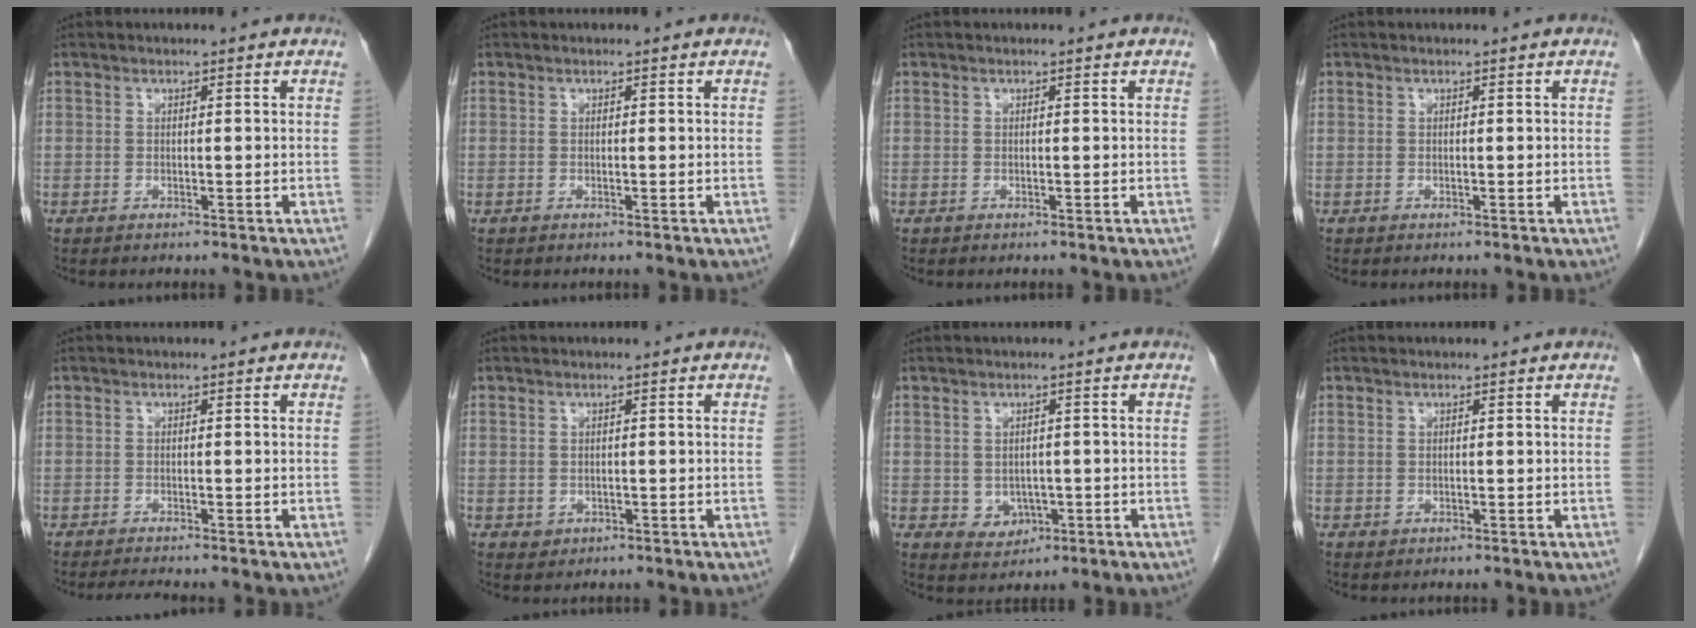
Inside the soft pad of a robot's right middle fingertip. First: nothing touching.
{"total": 0.0}
{"total": 0.0}
{"total": 0.0}
{"total": 1.9, "force": [-1.7, -0.4, 0.7], "torque": [-0.020, -0.009, -0.029]}
{"total": 1.1, "force": [-0.2, 1.0, 0.4], "torque": [-0.012, 0.000, 0.004]}
{"total": 3.3, "force": [-0.6, 2.7, 1.8], "torque": [-0.025, -0.001, 0.003]}
{"total": 0.0}